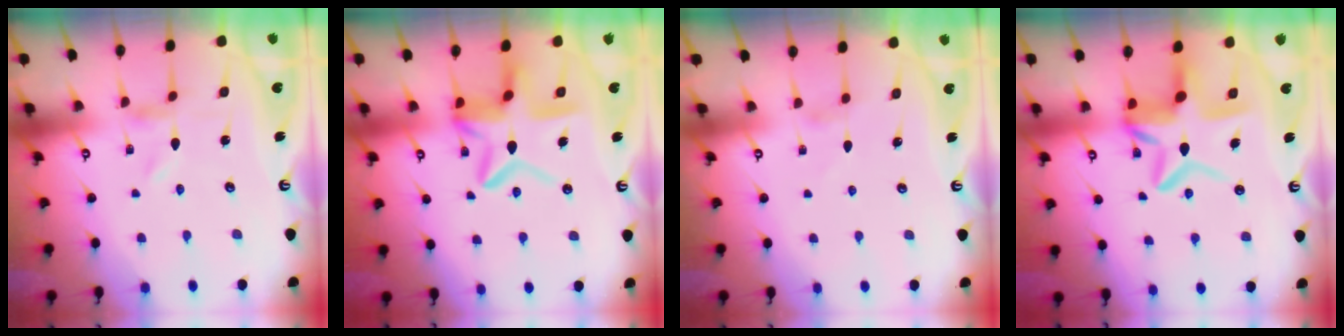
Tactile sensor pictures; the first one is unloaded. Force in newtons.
{"total": 13.6, "press": 13.6, "slide": 1.3}
{"total": 0.7, "press": 0.6, "slide": 0.3}
{"total": 13.1, "press": 13.0, "slide": 1.4}